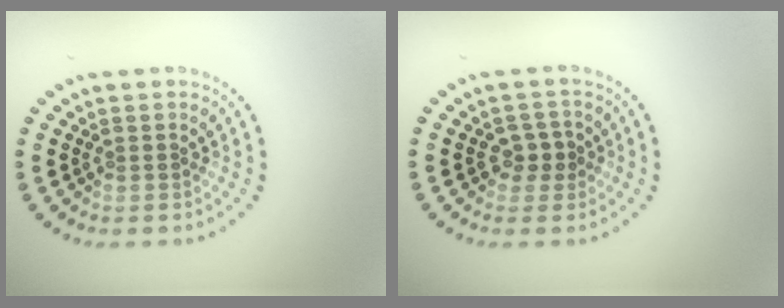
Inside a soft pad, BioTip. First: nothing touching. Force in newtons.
{"total": 1.8, "press": 1.7, "slide": 0.6}